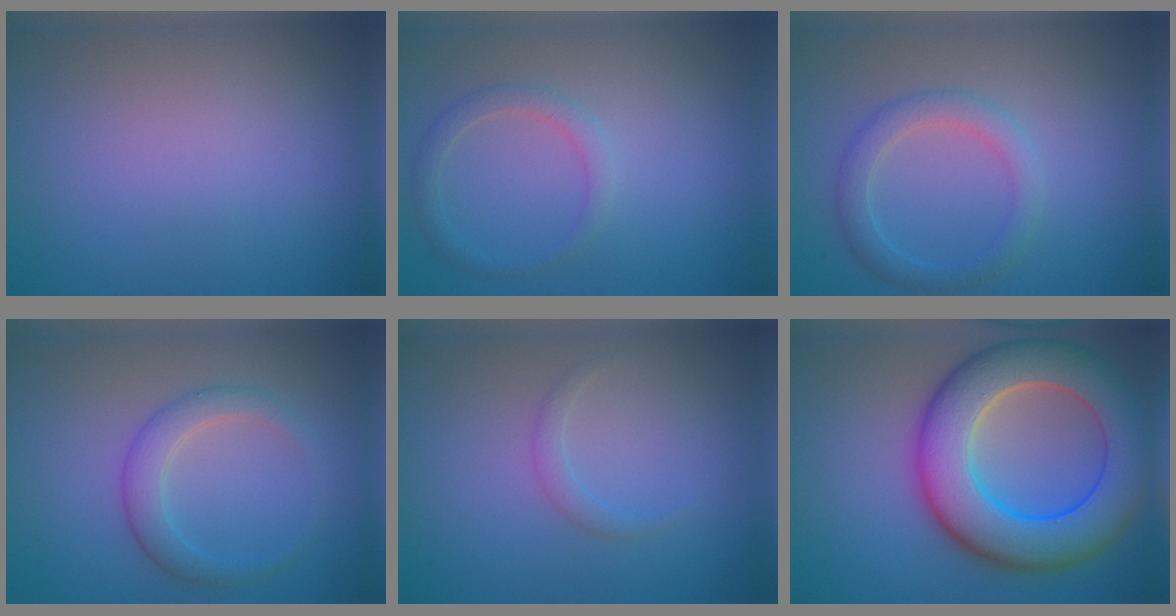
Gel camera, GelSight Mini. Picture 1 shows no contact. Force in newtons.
{"total": 1.7, "press": 1.7, "slide": 0.1}
{"total": 2.9, "press": 2.9, "slide": 0.1}
{"total": 2.9, "press": 2.9, "slide": 0.1}
{"total": 1.1, "press": 1.1, "slide": 0.1}
{"total": 11.1, "press": 11.1, "slide": 0.6}